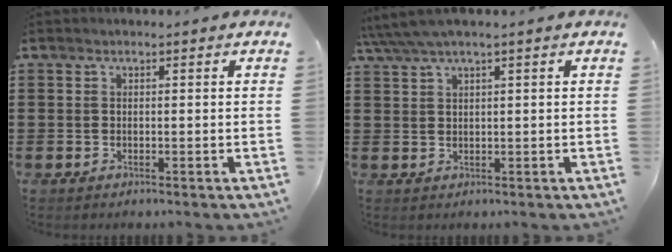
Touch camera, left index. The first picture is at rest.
{"total": 2.2, "force": [1.3, 0.0, 1.8], "torque": [-0.036, 0.001, 0.023]}